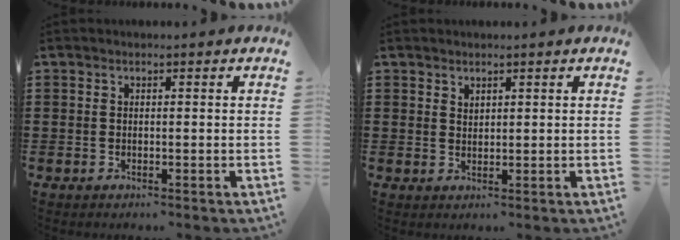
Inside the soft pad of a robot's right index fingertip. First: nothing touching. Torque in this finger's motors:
{"motor_torque": [-0.33, 0.76, -0.04, -0.01]}